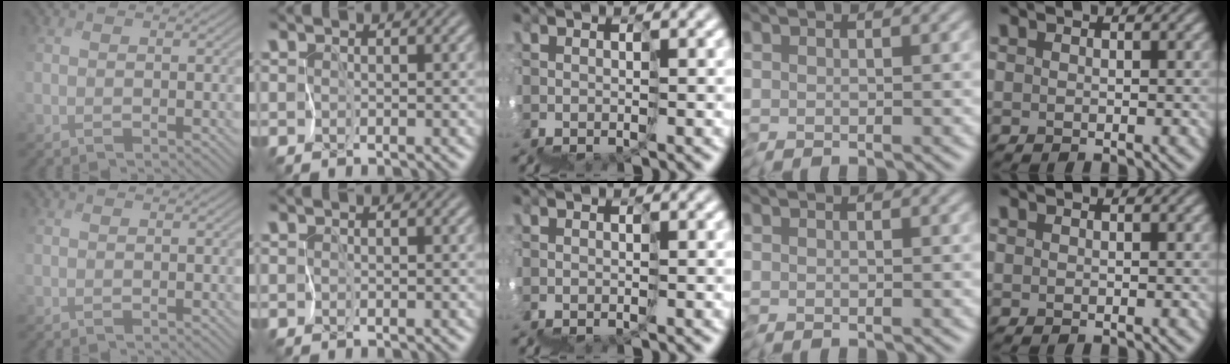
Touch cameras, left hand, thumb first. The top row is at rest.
{}